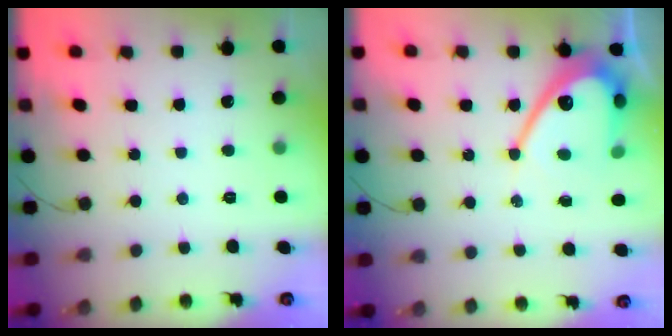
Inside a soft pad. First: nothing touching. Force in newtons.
{"total": 12.9, "press": 12.9, "slide": 1.0}